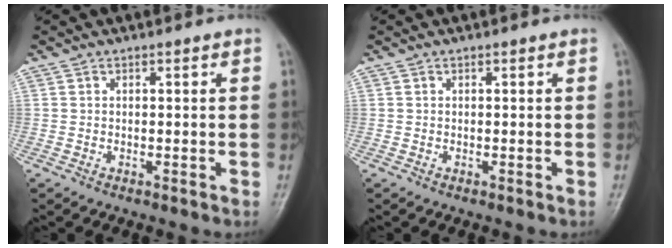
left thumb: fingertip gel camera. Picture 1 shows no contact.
{"total": 0.0}